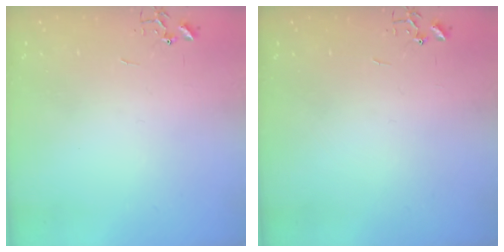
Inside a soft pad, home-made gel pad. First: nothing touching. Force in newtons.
{"total": 0.0}